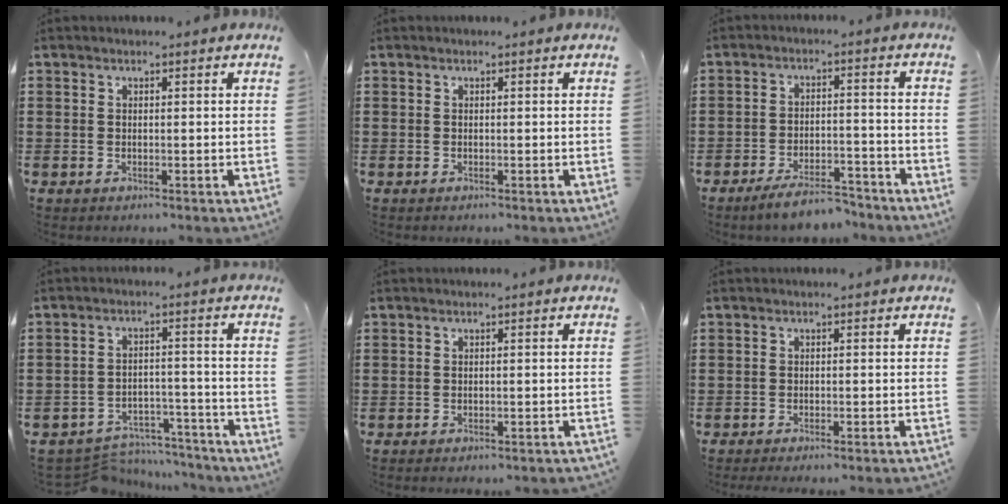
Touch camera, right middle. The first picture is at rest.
{"total": 0.0}
{"total": 5.7, "force": [-5.1, 1.0, 2.3], "torque": [-0.040, 0.004, -0.097]}
{"total": 6.1, "force": [-5.9, 1.2, 1.0], "torque": [-0.020, 0.013, -0.117]}
{"total": 1.4, "force": [-1.4, -0.1, 0.3], "torque": [-0.005, 0.003, -0.028]}
{"total": 1.9, "force": [-1.8, -0.4, 0.5], "torque": [-0.008, 0.003, -0.036]}